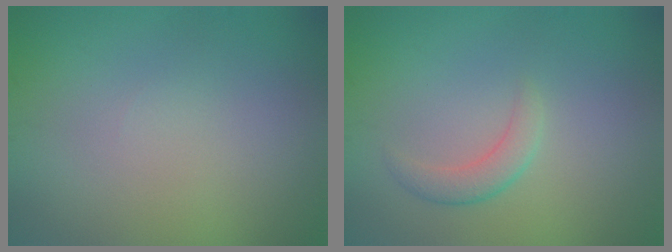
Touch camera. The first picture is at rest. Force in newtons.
{"total": 1.9, "press": 1.9, "slide": 0.1}